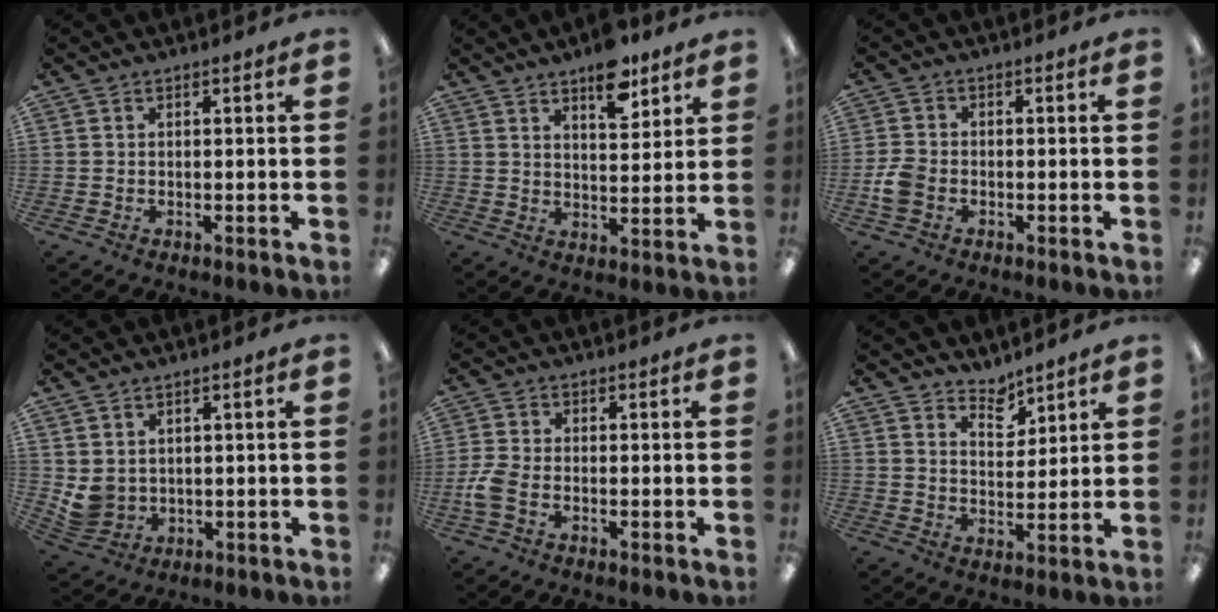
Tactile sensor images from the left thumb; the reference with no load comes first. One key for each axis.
{"total": 9.5, "fx": 6.8, "fy": 3.9, "fz": 5.3, "tx": -0.057, "ty": -0.044, "tz": 0.112}
{"total": 4.7, "fx": -1.6, "fy": 3.4, "fz": 2.9, "tx": -0.058, "ty": 0.007, "tz": -0.029}
{"total": 4.5, "fx": 2.3, "fy": 3.6, "fz": 1.4, "tx": -0.043, "ty": -0.009, "tz": 0.046}
{"total": 4.5, "fx": -1.5, "fy": 2.4, "fz": 3.5, "tx": -0.074, "ty": 0.003, "tz": -0.029}
{"total": 5.5, "fx": 5.0, "fy": 2.1, "fz": 1.0, "tx": -0.003, "ty": -0.040, "tz": 0.088}